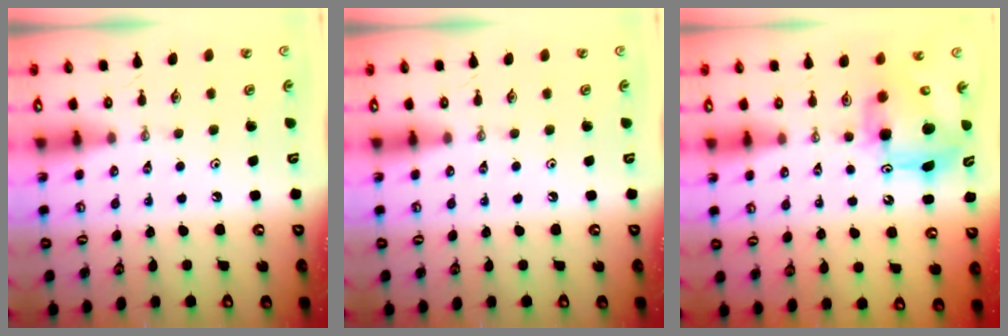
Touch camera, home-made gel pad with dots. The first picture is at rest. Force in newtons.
{"total": 0.0}
{"total": 10.0, "press": 10.0, "slide": 0.5}